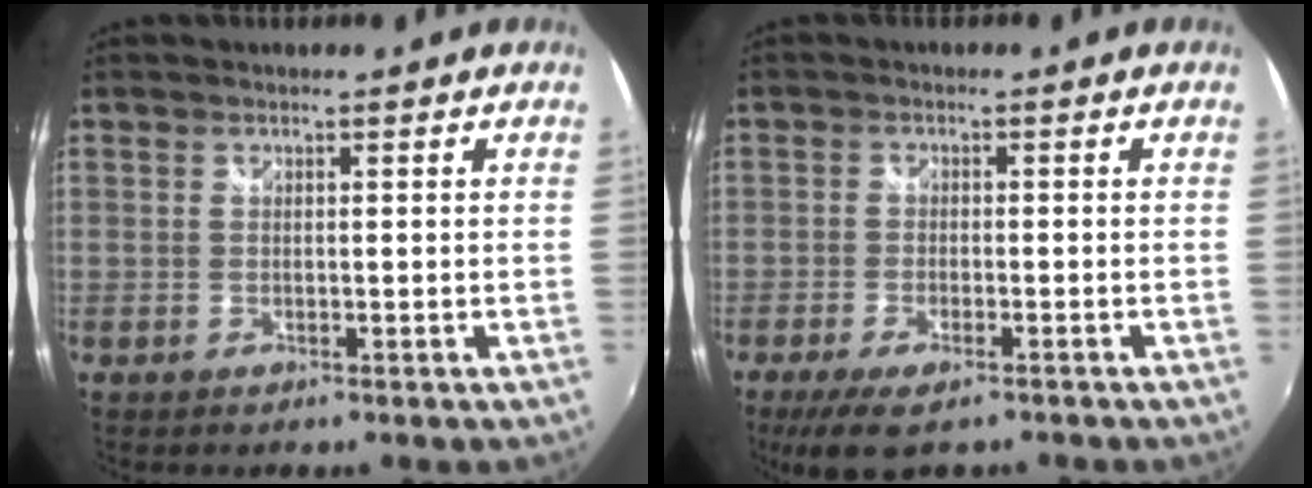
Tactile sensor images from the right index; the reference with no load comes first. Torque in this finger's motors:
{"motor_torque": [1.07, 0.16, 0.18, 0.02]}